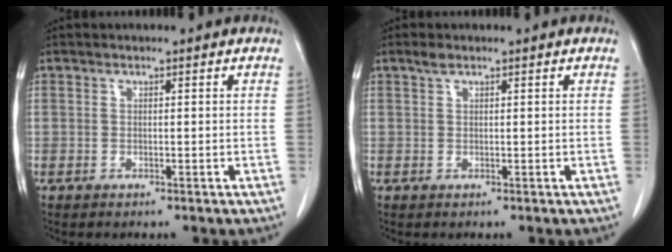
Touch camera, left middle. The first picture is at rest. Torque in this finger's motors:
{"motor_torque": [0.30, -0.09, -0.09, 0.01]}